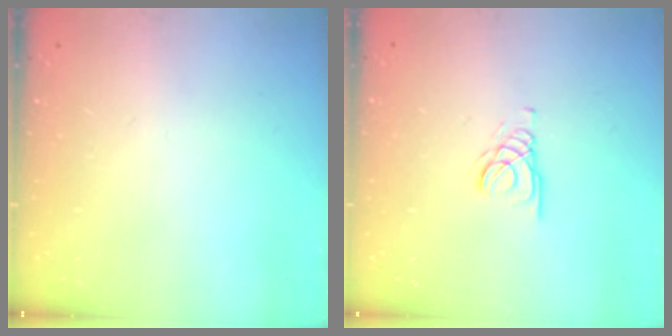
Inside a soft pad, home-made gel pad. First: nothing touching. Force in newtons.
{"total": 1.6, "press": 1.6, "slide": 0.2}